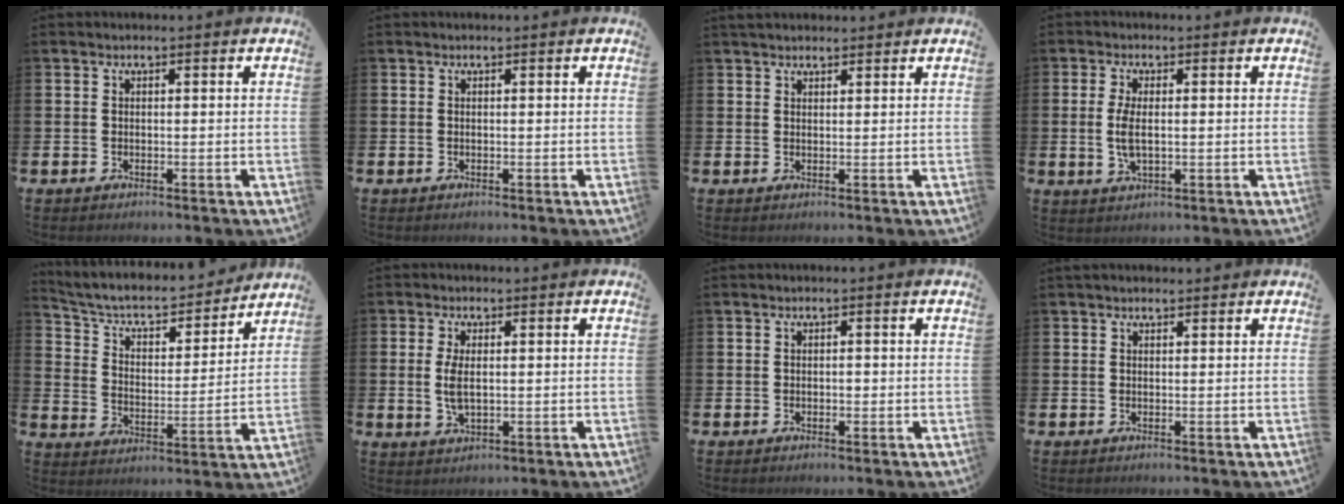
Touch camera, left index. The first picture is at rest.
{"total": 0.0}
{"total": 1.8, "force": [1.7, 0.5, 0.3], "torque": [0.005, -0.002, 0.030]}
{"total": 3.9, "force": [0.3, 1.7, 3.5], "torque": [-0.076, 0.003, 0.000]}
{"total": 6.5, "force": [5.9, 2.1, 1.9], "torque": [-0.064, -0.047, 0.094]}
{"total": 3.5, "force": [0.4, 1.6, 3.1], "torque": [-0.053, 0.002, 0.003]}
{"total": 0.6, "force": [0.0, 0.4, 0.5], "torque": [-0.002, -0.001, -0.003]}
{"total": 1.1, "force": [1.0, 0.3, 0.2], "torque": [0.008, -0.002, 0.016]}